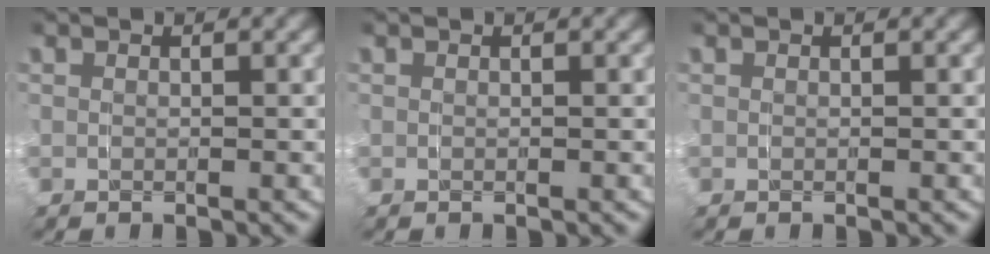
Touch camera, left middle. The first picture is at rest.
{"total": 0.0}
{"total": 0.0}